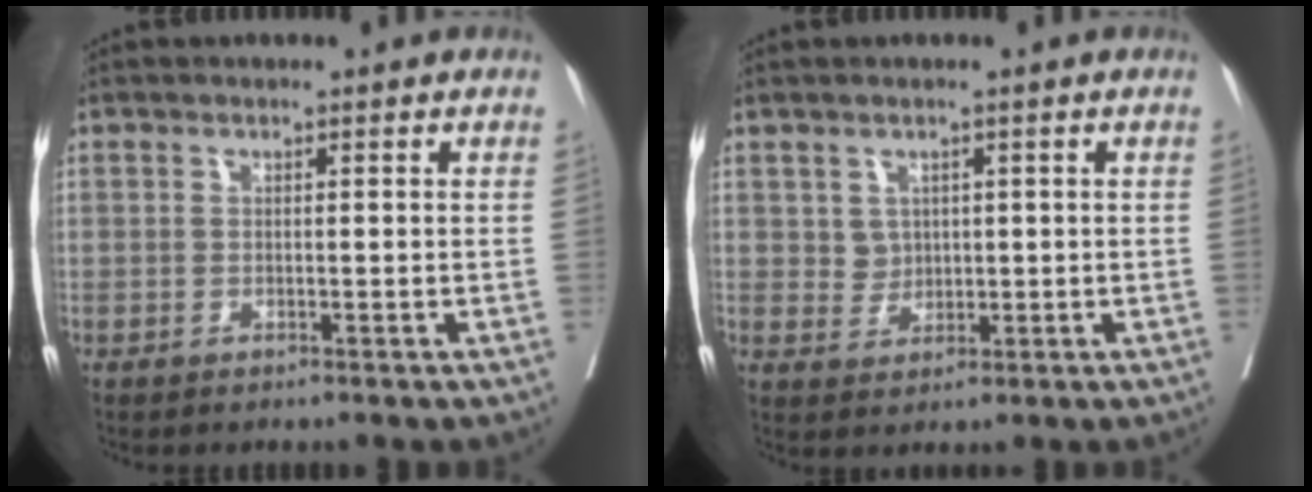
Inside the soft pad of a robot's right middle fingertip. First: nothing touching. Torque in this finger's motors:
{"motor_torque": [-0.19, 0.00, 0.03, -0.01]}